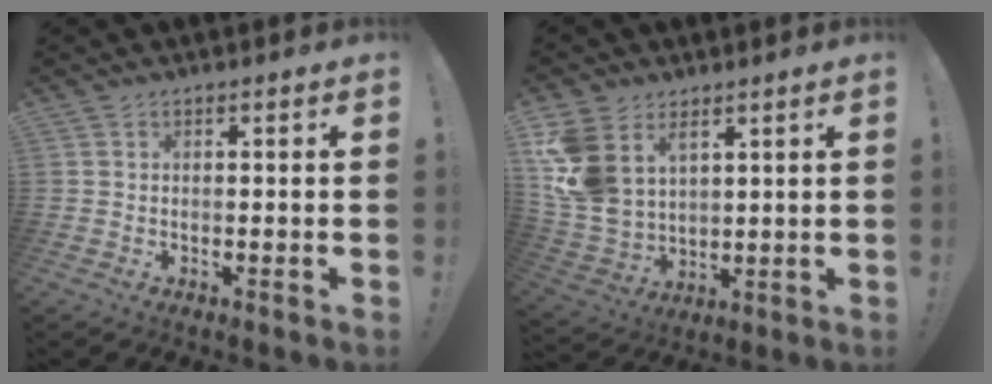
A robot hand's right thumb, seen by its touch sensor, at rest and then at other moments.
{"total": 12.9, "force": [5.9, 9.1, 6.9], "torque": [-0.152, -0.038, 0.117]}